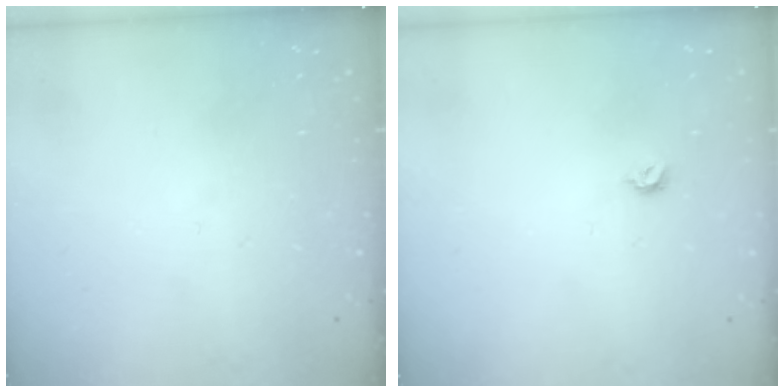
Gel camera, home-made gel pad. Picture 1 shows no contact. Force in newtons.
{"total": 3.9, "press": 3.8, "slide": 0.8}